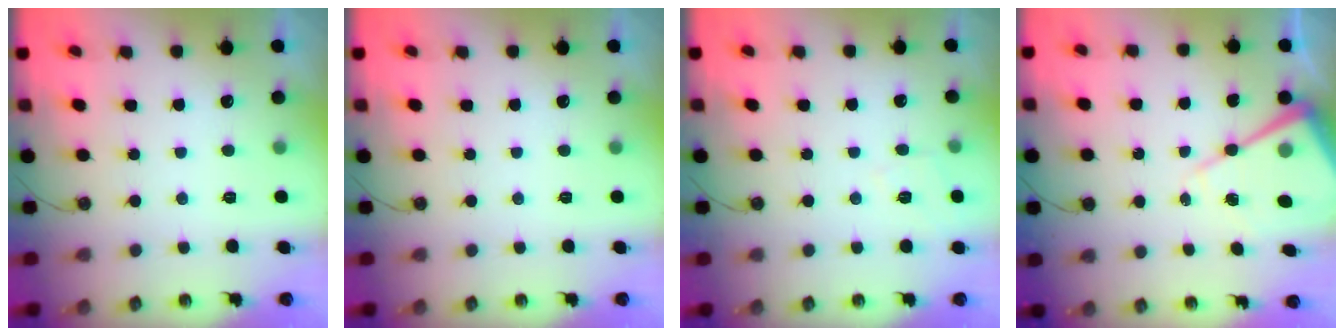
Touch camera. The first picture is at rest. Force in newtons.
{"total": 0.0}
{"total": 4.0, "press": 3.9, "slide": 0.5}
{"total": 12.6, "press": 12.5, "slide": 1.1}